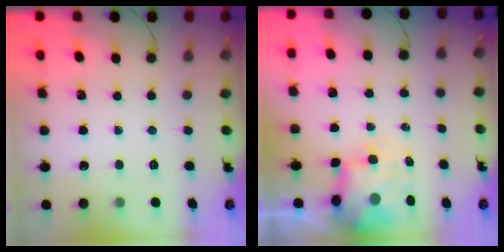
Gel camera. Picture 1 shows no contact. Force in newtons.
{"total": 7.4, "press": 7.2, "slide": 1.6}